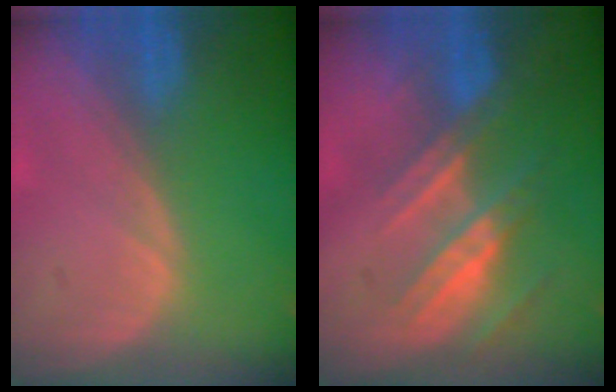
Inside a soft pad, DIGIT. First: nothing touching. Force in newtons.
{"total": 7.2, "press": 6.6, "slide": 2.7}